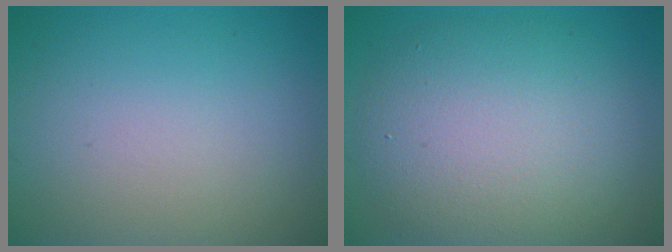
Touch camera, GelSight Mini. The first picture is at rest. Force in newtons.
{"total": 8.5, "press": 8.5, "slide": 0.5}